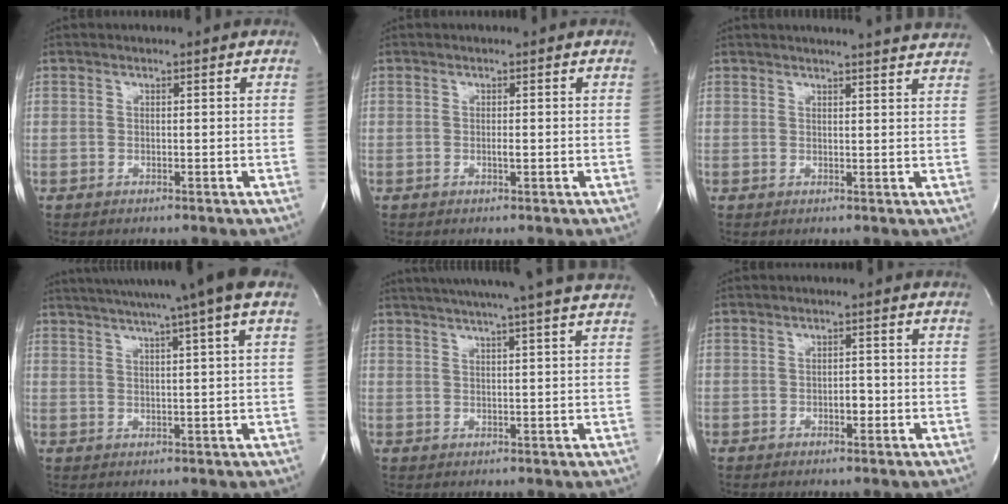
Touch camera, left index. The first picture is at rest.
{"total": 0.6, "force": [-0.2, 0.1, 0.6], "torque": [-0.011, 0.000, -0.004]}
{"total": 10.9, "force": [10.4, -0.3, 3.3], "torque": [-0.045, -0.019, 0.108]}
{"total": 14.5, "force": [10.9, -1.2, 9.4], "torque": [-0.161, 0.014, 0.141]}
{"total": 16.7, "force": [14.4, -1.0, 8.3], "torque": [-0.141, 0.005, 0.187]}
{"total": 1.8, "force": [-0.7, 0.9, 1.4], "torque": [-0.017, 0.004, -0.013]}